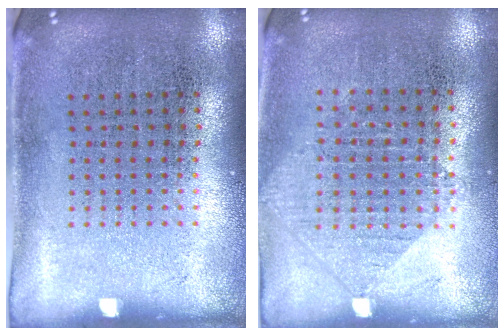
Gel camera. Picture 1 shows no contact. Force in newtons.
{"total": 0.9, "press": 0.9, "slide": 0.3}